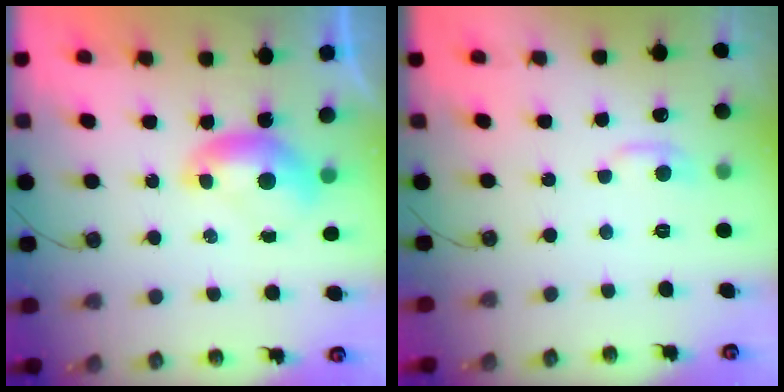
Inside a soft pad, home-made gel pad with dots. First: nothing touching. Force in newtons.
{"total": 1.0, "press": 0.4, "slide": 0.9}